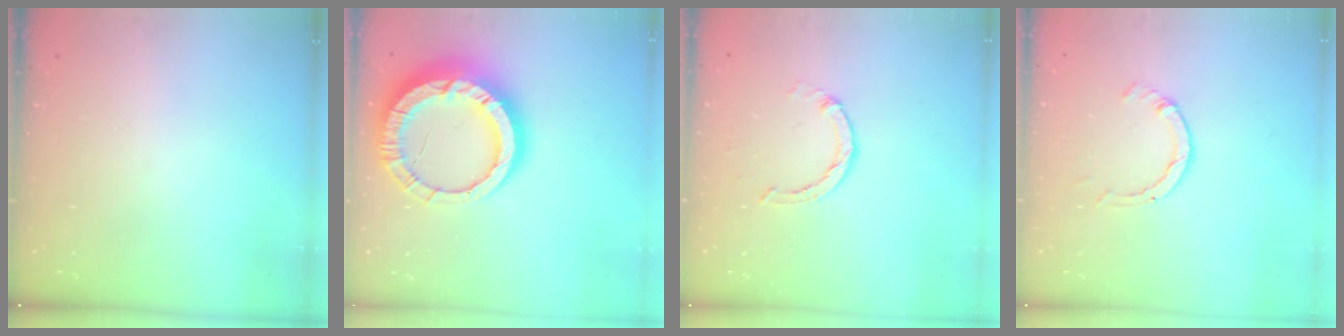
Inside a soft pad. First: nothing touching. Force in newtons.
{"total": 19.3, "press": 19.2, "slide": 1.9}
{"total": 1.8, "press": 1.8, "slide": 0.2}
{"total": 2.6, "press": 2.5, "slide": 0.3}